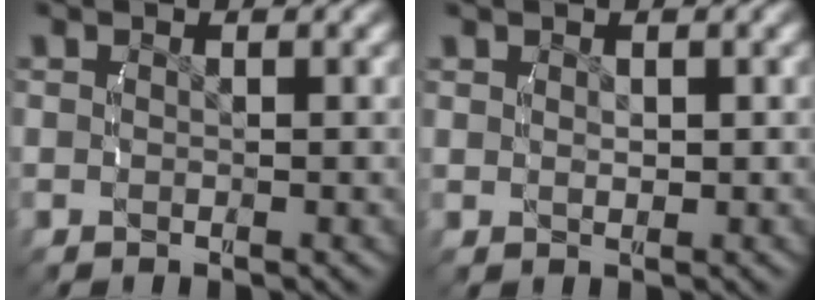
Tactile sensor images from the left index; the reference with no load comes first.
{"total": 0.6, "force": [0.4, 0.2, 0.4], "torque": [-0.009, -0.001, 0.015]}